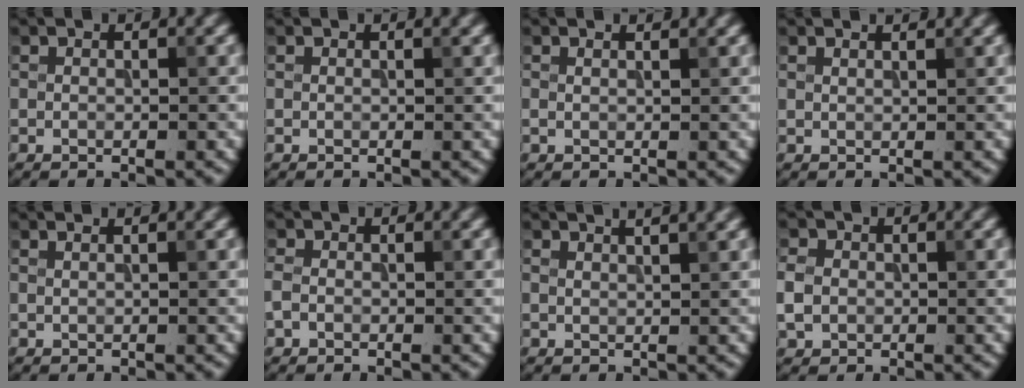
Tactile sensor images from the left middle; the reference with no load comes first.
{"total": 0.6, "force": [0.4, 0.1, 0.4], "torque": [-0.002, 0.003, 0.006]}
{"total": 1.8, "force": [1.3, 0.6, 1.0], "torque": [-0.010, 0.000, 0.002]}
{"total": 1.6, "force": [1.4, 0.3, 0.6], "torque": [-0.009, 0.003, 0.011]}
{"total": 1.3, "force": [0.8, 0.5, 0.8], "torque": [-0.007, -0.003, 0.003]}
{"total": 1.4, "force": [-0.4, 1.1, 0.7], "torque": [-0.015, 0.001, -0.014]}
{"total": 3.0, "force": [2.1, 1.2, 1.9], "torque": [0.003, 0.014, 0.003]}
{"total": 2.3, "force": [-0.2, 2.1, 1.1], "torque": [-0.022, 0.000, -0.008]}